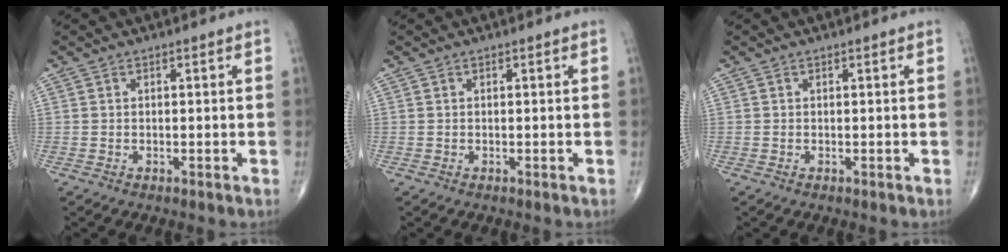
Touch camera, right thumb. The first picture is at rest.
{"total": 0.0}
{"total": 0.0}